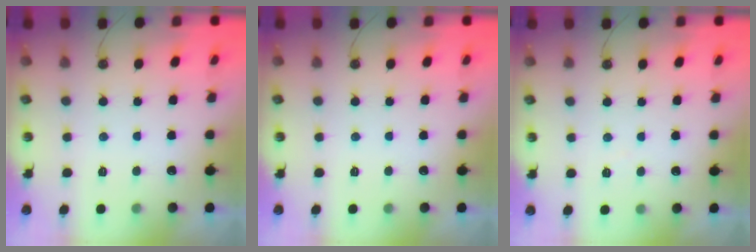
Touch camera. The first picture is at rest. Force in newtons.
{"total": 0.0}
{"total": 5.2, "press": 5.1, "slide": 0.6}